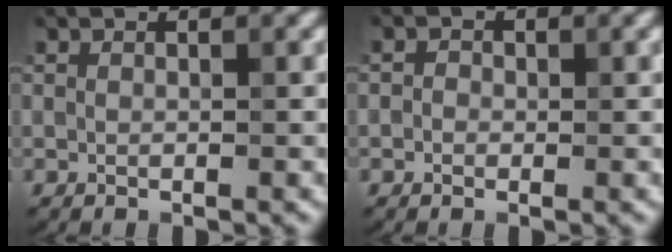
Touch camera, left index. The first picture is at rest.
{"total": 1.0, "force": [0.0, 0.9, 0.4], "torque": [0.002, -0.005, -0.011]}